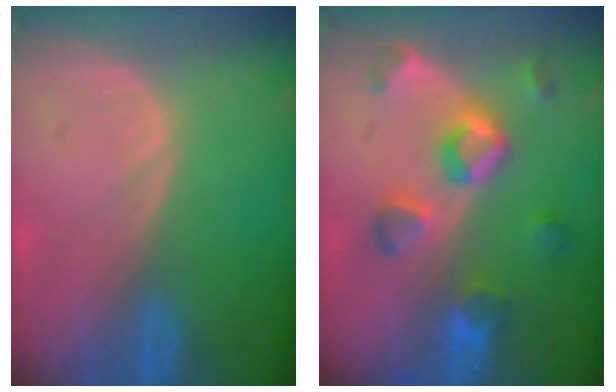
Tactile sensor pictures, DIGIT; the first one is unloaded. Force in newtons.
{"total": 7.3, "press": 7.1, "slide": 1.7}